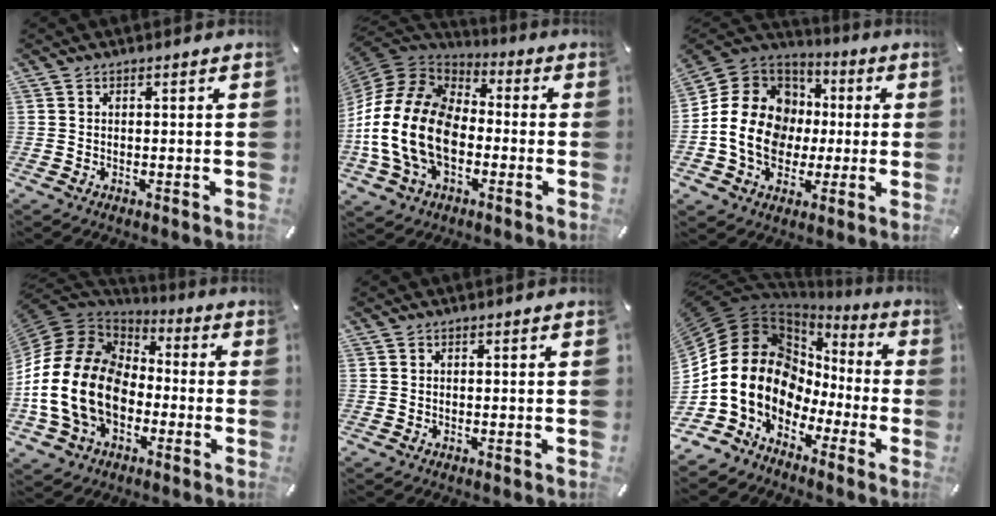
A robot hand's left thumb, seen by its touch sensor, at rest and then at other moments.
{"total": 19.4, "force": [-6.0, 13.4, 12.7], "torque": [-0.283, 0.030, -0.112]}
{"total": 16.9, "force": [-2.3, 14.8, 7.8], "torque": [-0.151, 0.023, -0.034]}
{"total": 18.4, "force": [-4.7, 14.0, 11.0], "torque": [-0.260, 0.016, -0.086]}
{"total": 0.0}
{"total": 17.6, "force": [-0.2, 14.8, 9.5], "torque": [-0.218, -0.031, 0.000]}